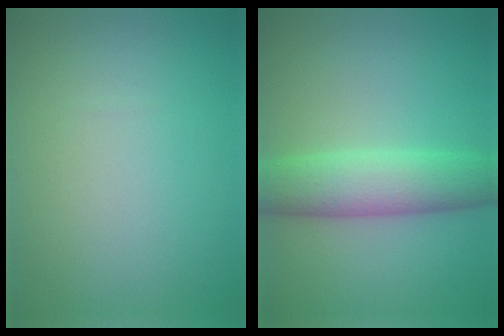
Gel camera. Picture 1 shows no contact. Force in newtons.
{"total": 5.7, "press": 5.7, "slide": 0.1}